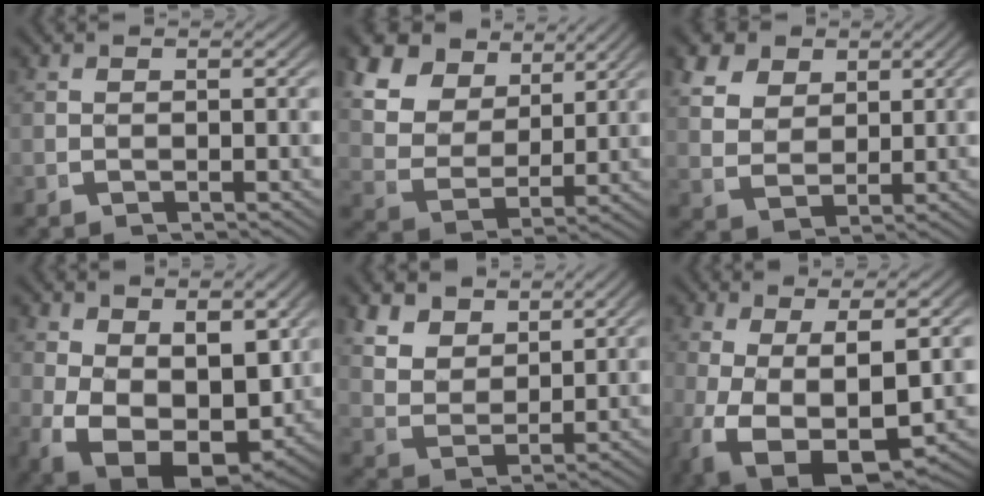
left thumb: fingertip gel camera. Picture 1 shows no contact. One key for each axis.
{"total": 11.1, "fx": 4.1, "fy": 8.1, "fz": 6.4, "tx": -0.152, "ty": -0.012, "tz": 0.068}
{"total": 7.2, "fx": 2.7, "fy": 5.4, "fz": 3.9, "tx": -0.085, "ty": -0.023, "tz": 0.055}
{"total": 11.8, "fx": -3.0, "fy": 8.1, "fz": 8.0, "tx": -0.185, "ty": -0.075, "tz": -0.018}
{"total": 6.1, "fx": 3.2, "fy": 4.0, "fz": 3.3, "tx": -0.072, "ty": -0.017, "tz": 0.066}
{"total": 8.6, "fx": -1.7, "fy": 4.6, "fz": 7.0, "tx": -0.155, "ty": -0.041, "tz": -0.001}